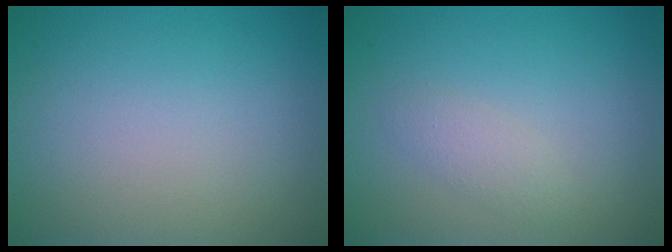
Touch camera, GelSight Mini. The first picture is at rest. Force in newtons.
{"total": 1.4, "press": 1.4, "slide": 0.1}